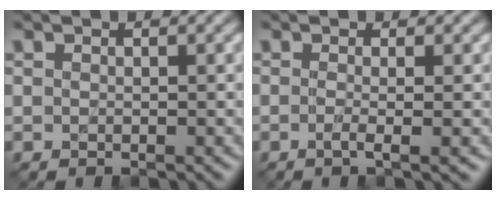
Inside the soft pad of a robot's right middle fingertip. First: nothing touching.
{"total": 2.2, "force": [-0.4, 0.6, 2.1], "torque": [-0.026, -0.003, -0.014]}